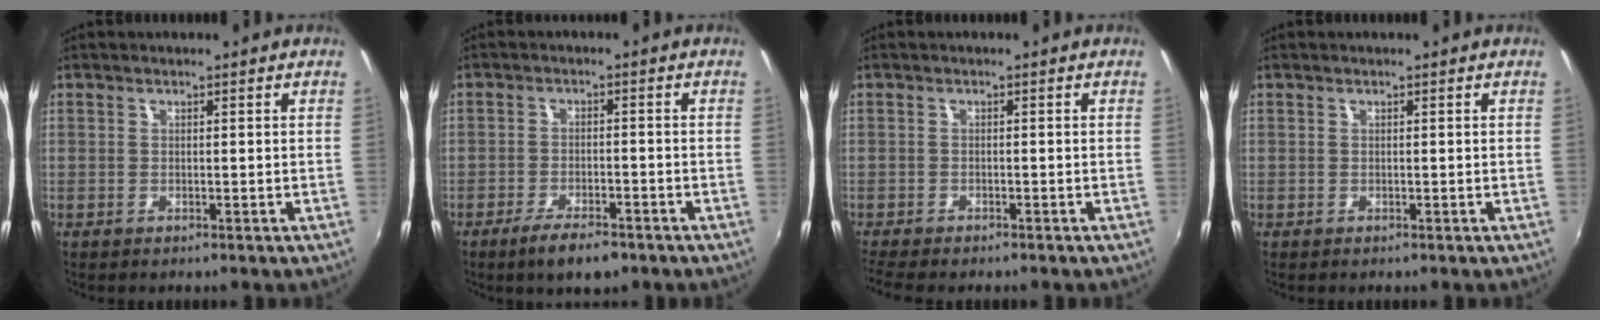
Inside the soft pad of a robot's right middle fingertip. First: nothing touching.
{"total": 6.6, "force": [-4.7, 2.0, 4.2], "torque": [-0.096, -0.014, -0.080]}
{"total": 5.3, "force": [-4.7, 1.1, 2.4], "torque": [-0.061, -0.031, -0.082]}
{"total": 0.0}